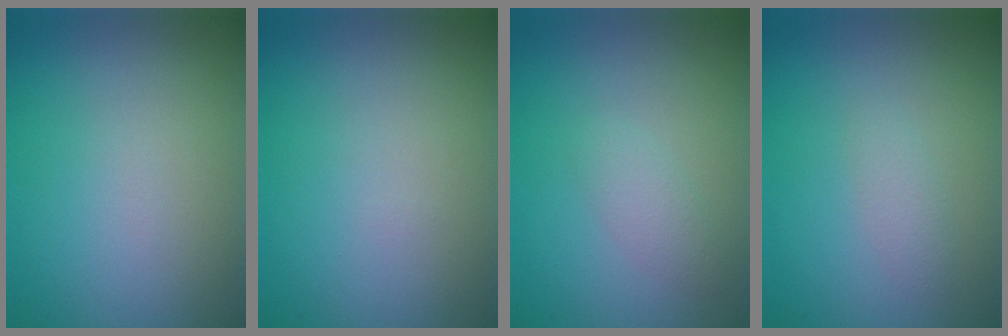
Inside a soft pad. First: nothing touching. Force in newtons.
{"total": 0.0}
{"total": 1.3, "press": 1.3, "slide": 0.0}
{"total": 1.1, "press": 1.1, "slide": 0.0}